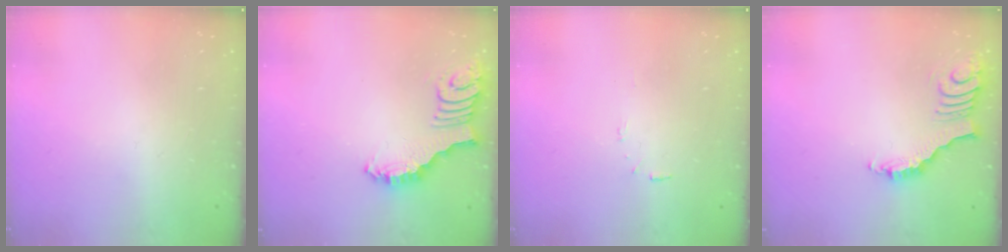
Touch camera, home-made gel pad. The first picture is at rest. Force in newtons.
{"total": 2.7, "press": 2.7, "slide": 0.5}
{"total": 5.5, "press": 5.5, "slide": 0.4}
{"total": 3.7, "press": 3.6, "slide": 0.7}